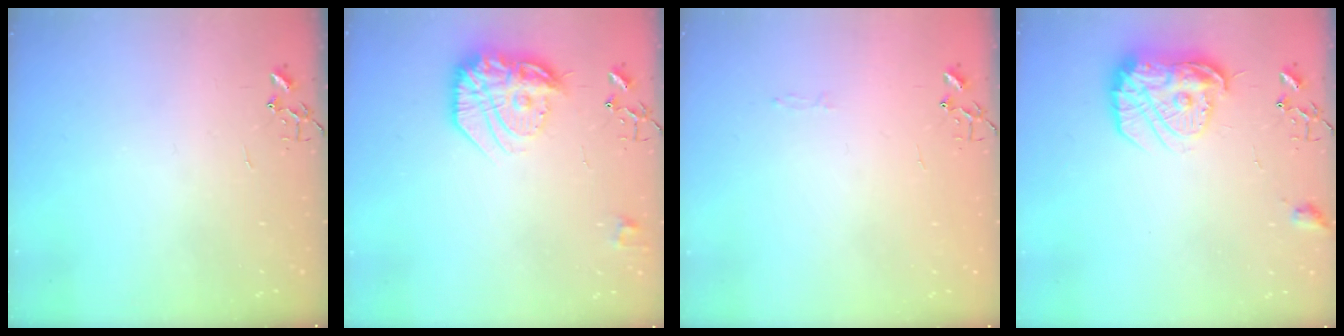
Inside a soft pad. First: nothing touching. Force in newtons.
{"total": 19.5, "press": 19.5, "slide": 1.5}
{"total": 2.6, "press": 2.6, "slide": 0.3}
{"total": 15.7, "press": 15.6, "slide": 1.4}